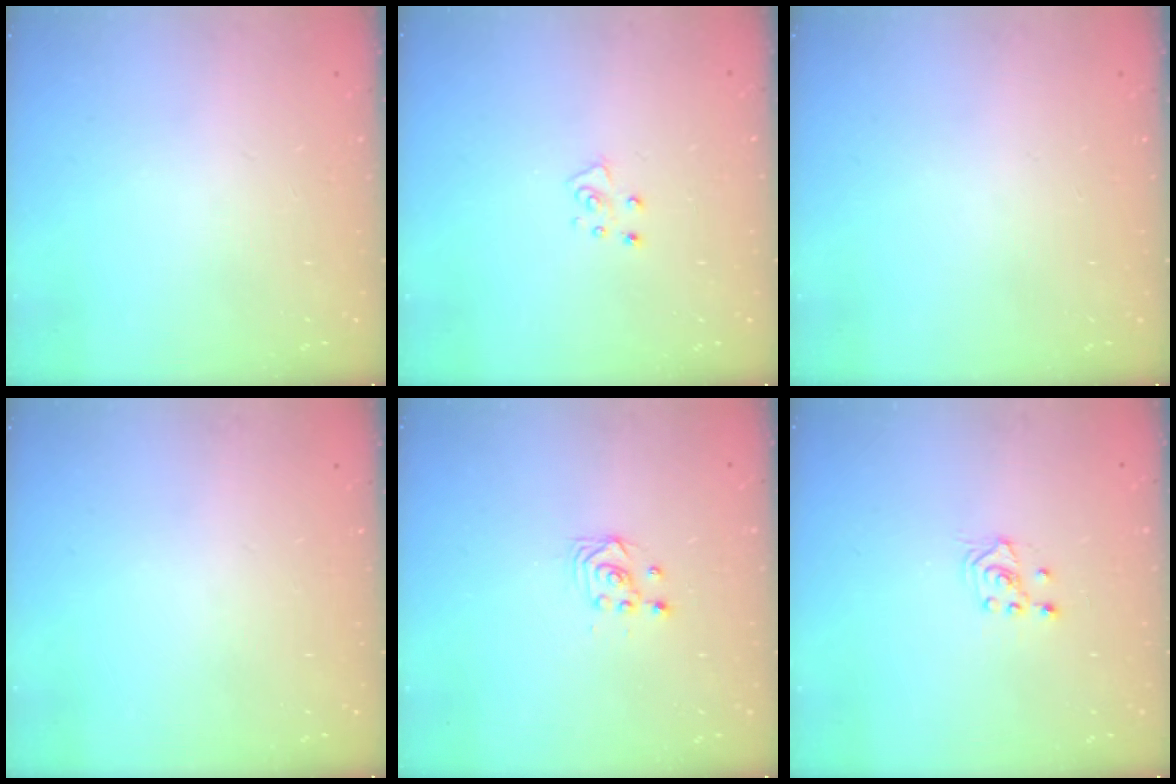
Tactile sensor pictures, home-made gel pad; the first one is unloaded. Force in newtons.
{"total": 4.8, "press": 4.8, "slide": 0.2}
{"total": 0.0}
{"total": 0.0}
{"total": 3.3, "press": 3.3, "slide": 0.4}
{"total": 2.1, "press": 2.0, "slide": 0.8}